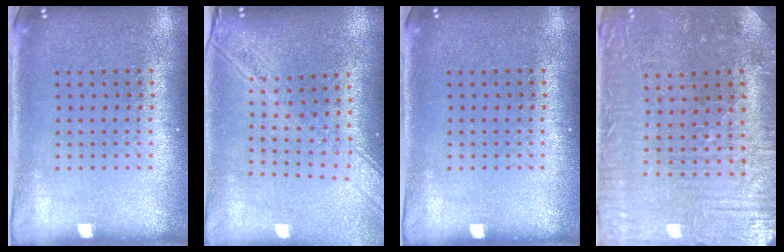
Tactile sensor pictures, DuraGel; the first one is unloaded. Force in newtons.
{"total": 2.1, "press": 1.8, "slide": 1.1}
{"total": 0.0}
{"total": 2.0, "press": 1.9, "slide": 0.4}